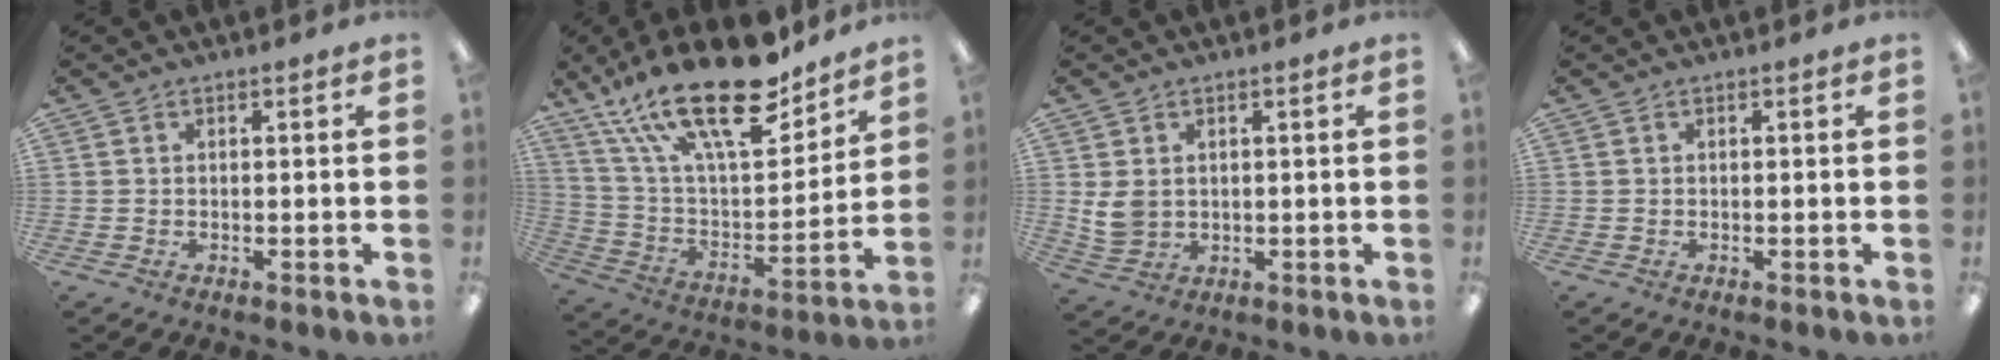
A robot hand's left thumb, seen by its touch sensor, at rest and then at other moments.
{"total": 26.7, "force": [17.5, 10.3, 17.4], "torque": [-0.307, -0.107, 0.299]}
{"total": 4.8, "force": [1.3, 3.7, 2.8], "torque": [-0.052, 0.000, 0.026]}
{"total": 0.0}